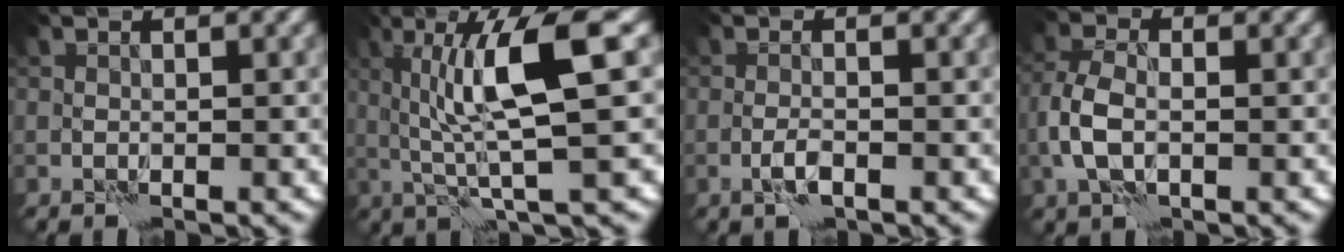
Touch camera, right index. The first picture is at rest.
{"total": 7.6, "force": [1.9, 1.2, 7.3], "torque": [-0.119, 0.002, 0.035]}
{"total": 1.2, "force": [-0.5, 0.1, 1.0], "torque": [-0.022, 0.000, -0.013]}
{"total": 3.6, "force": [-0.5, 2.1, 2.9], "torque": [-0.070, 0.001, -0.015]}